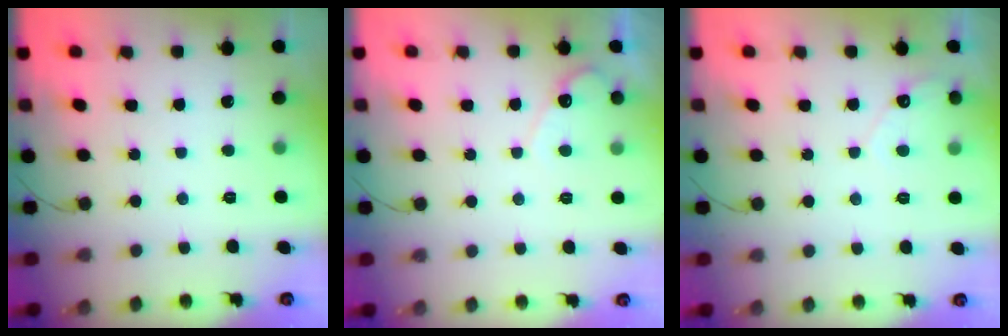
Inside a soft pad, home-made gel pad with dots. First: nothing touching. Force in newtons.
{"total": 3.8, "press": 3.8, "slide": 0.2}
{"total": 4.4, "press": 4.4, "slide": 0.4}